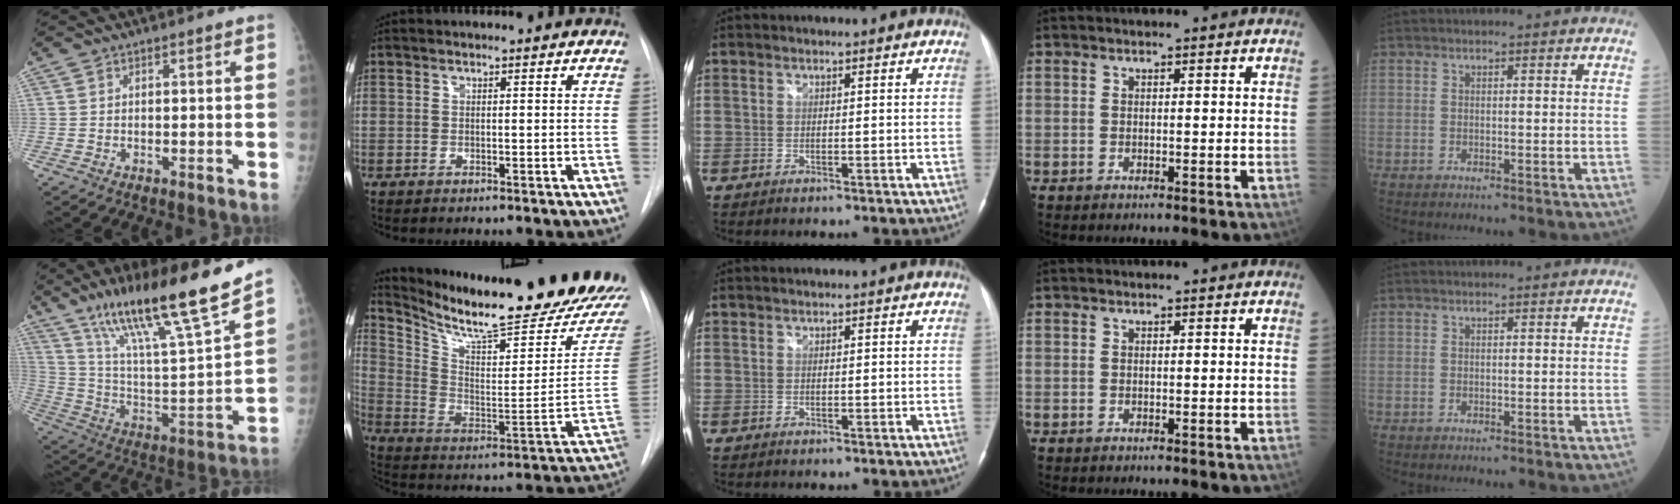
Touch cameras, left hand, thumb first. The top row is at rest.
{"thumb": {"total": 23.3, "force": [16.6, 1.9, 16.3], "torque": [-0.252, -0.067, 0.291]}, "index": {"total": 25.2, "force": [22.8, 1.2, 10.7], "torque": [-0.178, -0.096, 0.321]}}